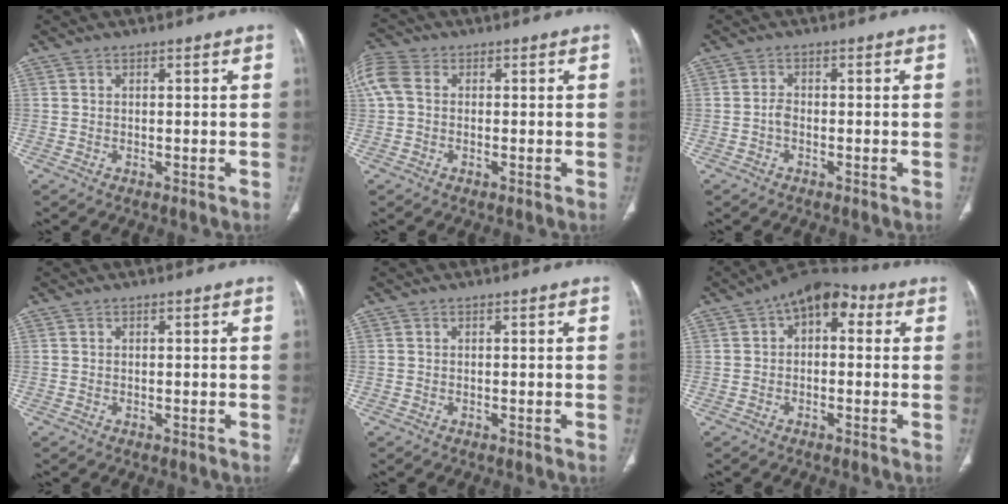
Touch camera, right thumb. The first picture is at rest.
{"total": 7.2, "force": [0.8, 5.3, 4.8], "torque": [-0.123, 0.020, 0.014]}
{"total": 1.5, "force": [-0.6, 0.9, 1.1], "torque": [-0.020, 0.003, -0.015]}
{"total": 0.0}
{"total": 0.0}
{"total": 9.3, "force": [2.7, 5.6, 6.9], "torque": [-0.064, 0.028, 0.028]}